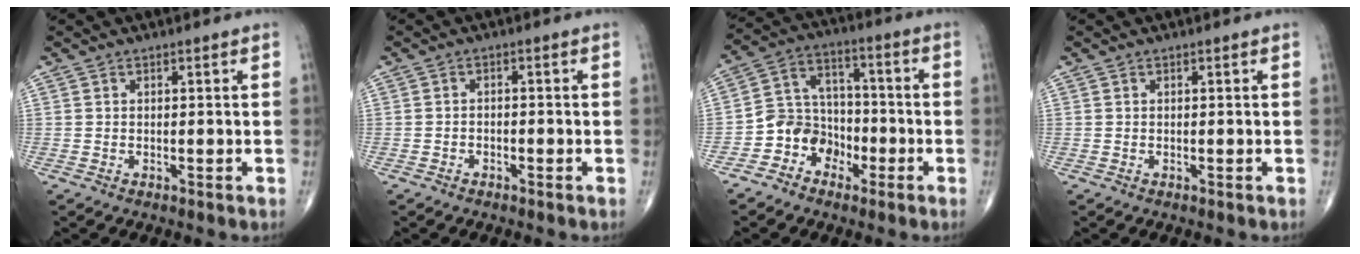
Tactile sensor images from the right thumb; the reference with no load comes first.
{"total": 1.0, "force": [-0.7, 0.6, 0.4], "torque": [-0.007, 0.006, -0.014]}
{"total": 8.5, "force": [-3.9, 7.2, 2.4], "torque": [-0.001, 0.053, -0.078]}
{"total": 0.0}